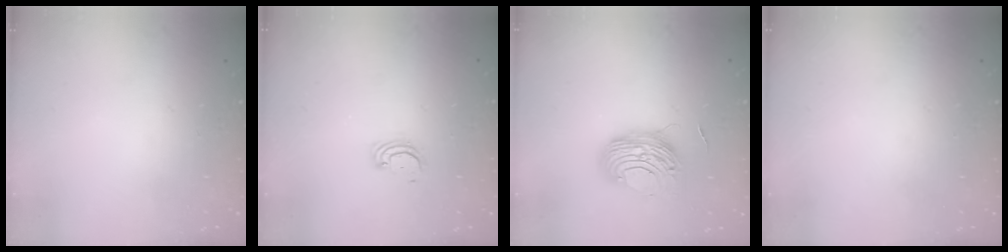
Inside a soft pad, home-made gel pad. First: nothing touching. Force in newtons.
{"total": 2.6, "press": 2.6, "slide": 0.1}
{"total": 9.7, "press": 9.6, "slide": 0.6}
{"total": 0.0}